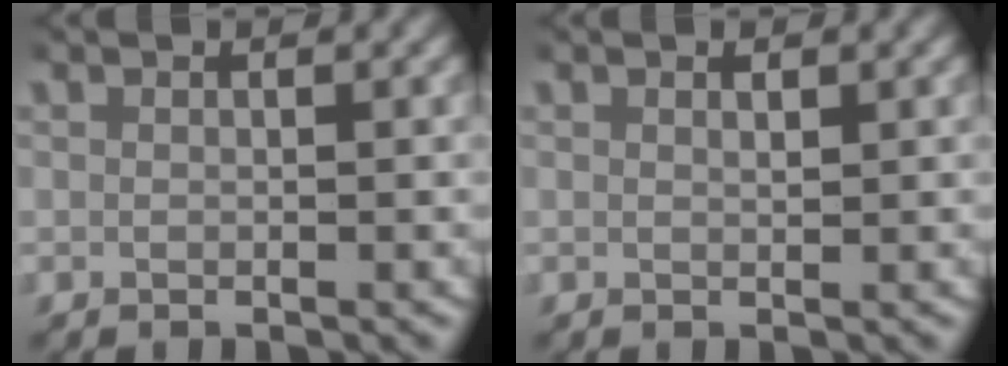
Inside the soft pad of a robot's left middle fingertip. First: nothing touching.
{"total": 0.7, "force": [0.5, 0.2, 0.5], "torque": [-0.004, -0.002, 0.008]}